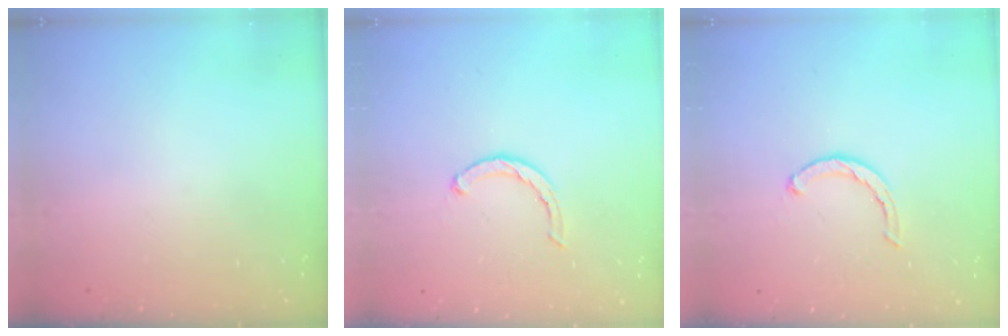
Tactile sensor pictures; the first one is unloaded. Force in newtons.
{"total": 2.7, "press": 2.7, "slide": 0.4}
{"total": 2.7, "press": 2.7, "slide": 0.4}